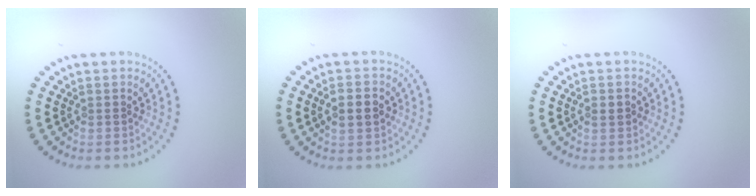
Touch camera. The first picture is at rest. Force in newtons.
{"total": 2.2, "press": 2.2, "slide": 0.1}
{"total": 0.9, "press": 0.9, "slide": 0.3}